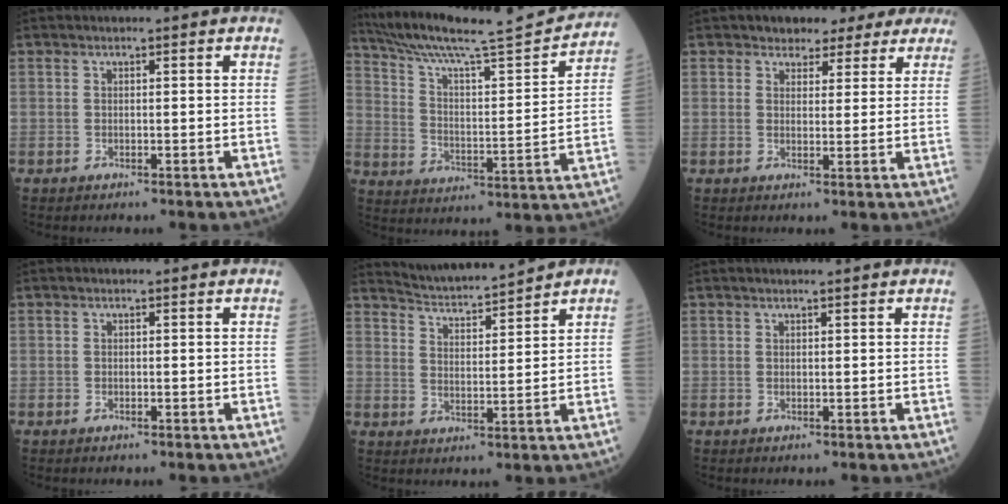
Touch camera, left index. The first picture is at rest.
{"total": 22.7, "force": [20.6, 0.5, 9.6], "torque": [-0.163, -0.025, 0.303]}
{"total": 6.6, "force": [5.4, 3.5, 1.5], "torque": [-0.007, 0.012, 0.058]}
{"total": 0.0}
{"total": 7.8, "force": [7.6, -0.3, 1.6], "torque": [-0.041, 0.011, 0.140]}
{"total": 1.7, "force": [1.5, -0.2, 0.8], "torque": [-0.007, 0.012, 0.026]}